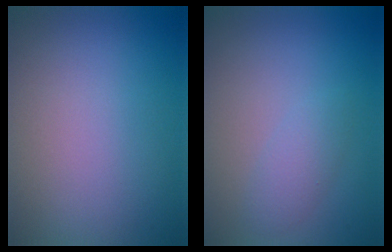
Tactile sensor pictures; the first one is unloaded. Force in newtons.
{"total": 1.6, "press": 1.6, "slide": 0.0}